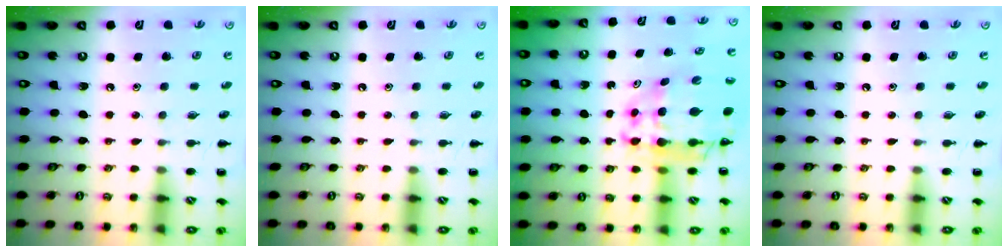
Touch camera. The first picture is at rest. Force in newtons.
{"total": 0.0}
{"total": 15.1, "press": 14.6, "slide": 4.0}
{"total": 0.0}